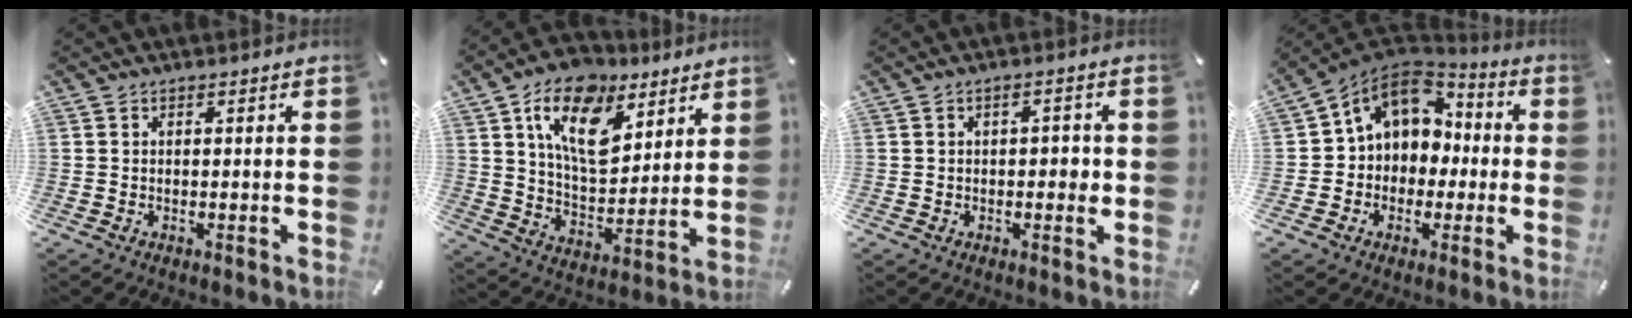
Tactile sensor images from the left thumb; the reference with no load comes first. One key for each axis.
{"total": 17.1, "fx": 9.7, "fy": 9.8, "fz": 10.2, "tx": -0.180, "ty": -0.039, "tz": 0.176}
{"total": 3.2, "fx": -0.1, "fy": 1.6, "fz": 2.8, "tx": -0.042, "ty": 0.004, "tz": -0.005}
{"total": 11.2, "fx": 3.1, "fy": 9.9, "fz": 4.5, "tx": -0.089, "ty": -0.013, "tz": 0.062}